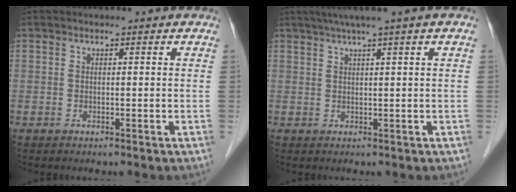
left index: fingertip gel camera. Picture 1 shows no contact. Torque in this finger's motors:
{"motor_torque": [0.80, -0.64, 0.54, 0.07]}